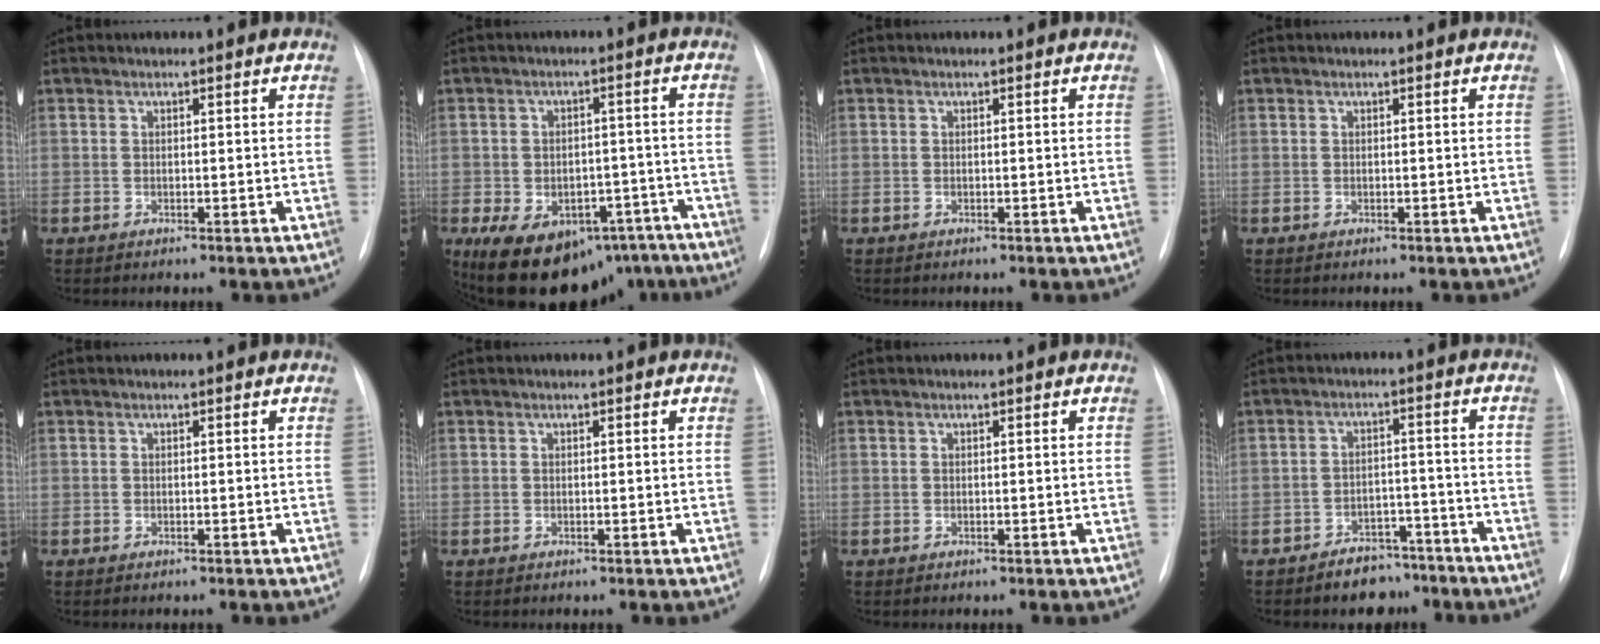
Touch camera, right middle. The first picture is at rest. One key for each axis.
{"total": 18.3, "fx": -12.6, "fy": 10.5, "fz": 8.3, "tx": -0.135, "ty": 0.011, "tz": -0.154}
{"total": 0.0}
{"total": 0.0}
{"total": 0.0}
{"total": 0.0}
{"total": 0.0}
{"total": 6.3, "fx": -5.1, "fy": 3.4, "fz": 1.6, "tx": -0.017, "ty": 0.015, "tz": -0.074}